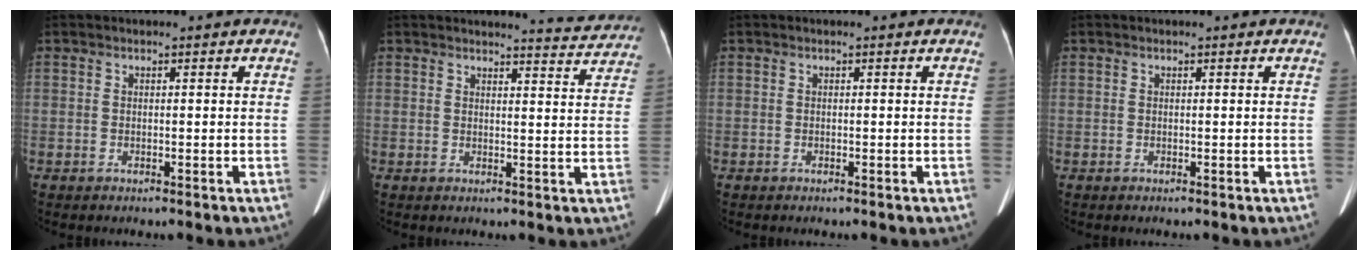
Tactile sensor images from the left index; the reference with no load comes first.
{"total": 5.4, "force": [5.4, -0.1, -0.2], "torque": [-0.005, -0.019, 0.054]}
{"total": 0.0}
{"total": 0.0}